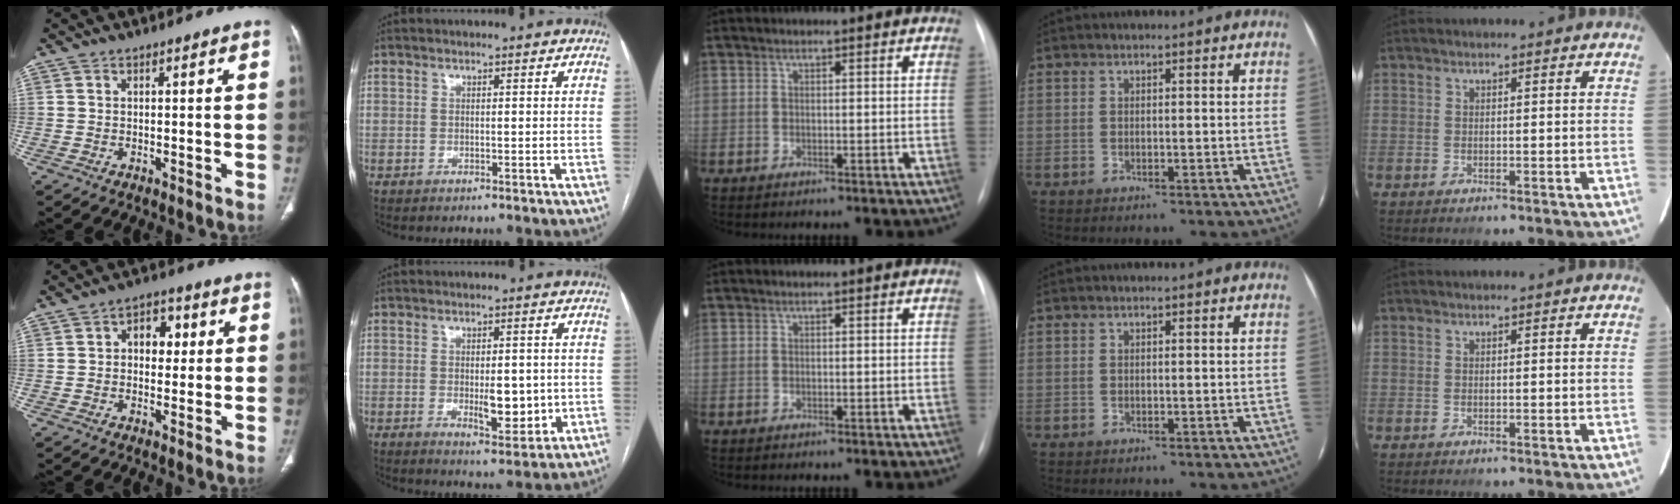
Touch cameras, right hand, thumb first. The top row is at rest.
{"thumb": {"total": 7.4, "force": [1.3, 5.2, 5.0], "torque": [-0.031, 0.008, 0.013]}, "index": {"total": 7.5, "force": [-0.8, 2.9, 6.9], "torque": [-0.098, -0.011, -0.005]}}